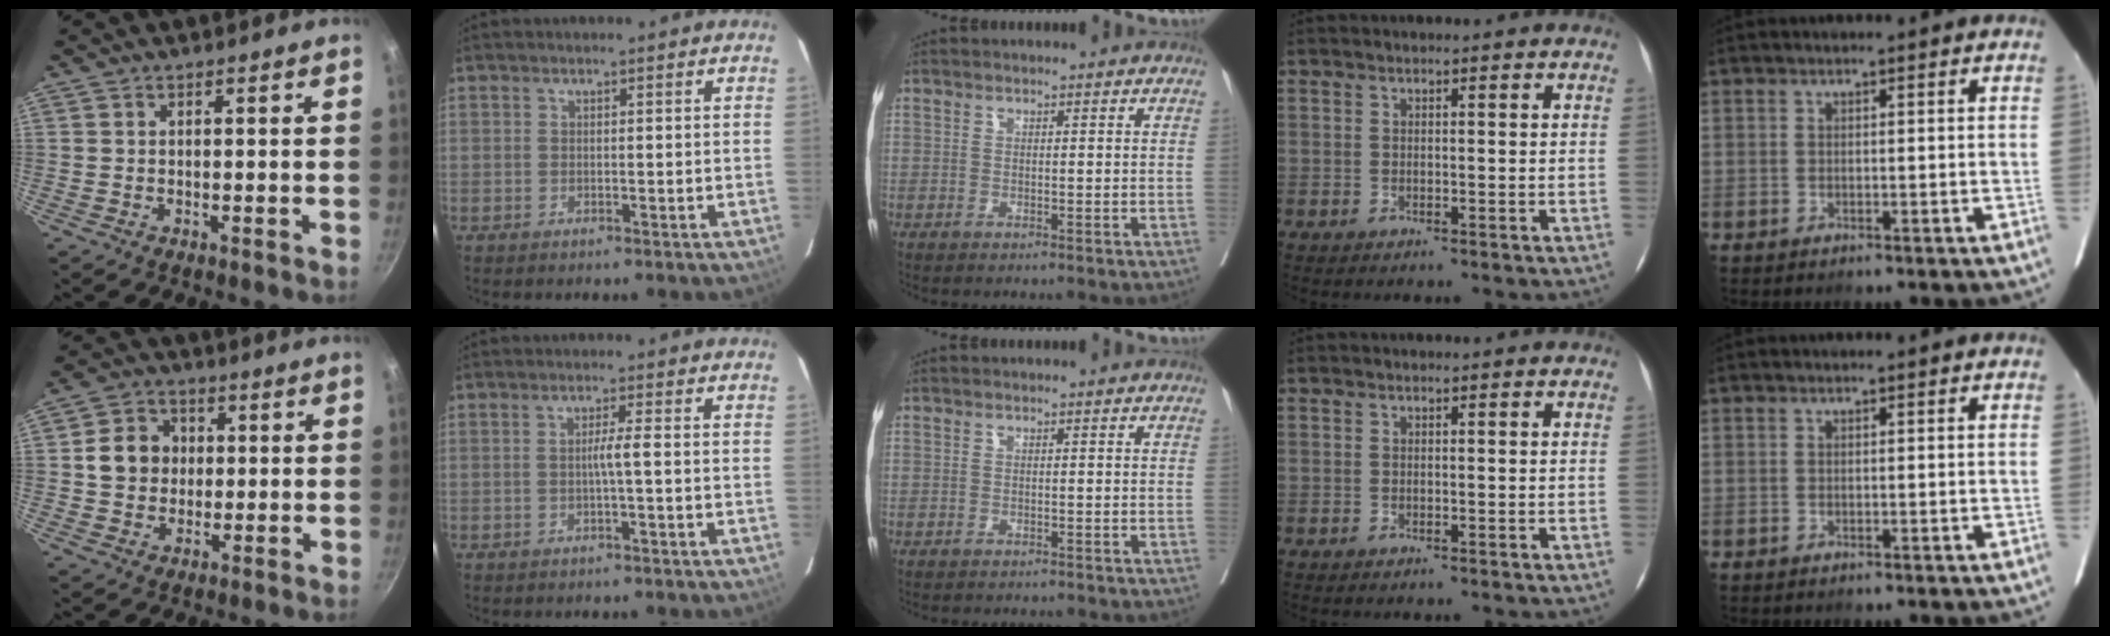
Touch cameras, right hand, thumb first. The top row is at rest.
{"thumb": {"total": 8.8, "force": [0.6, 7.7, 4.2], "torque": [-0.044, 0.010, 0.003]}, "index": {"total": 1.9, "force": [-0.4, -0.5, 1.8], "torque": [-0.031, 0.000, -0.007]}, "middle": {"total": 3.7, "force": [-3.4, 0.9, 1.1], "torque": [-0.012, -0.003, -0.044]}}